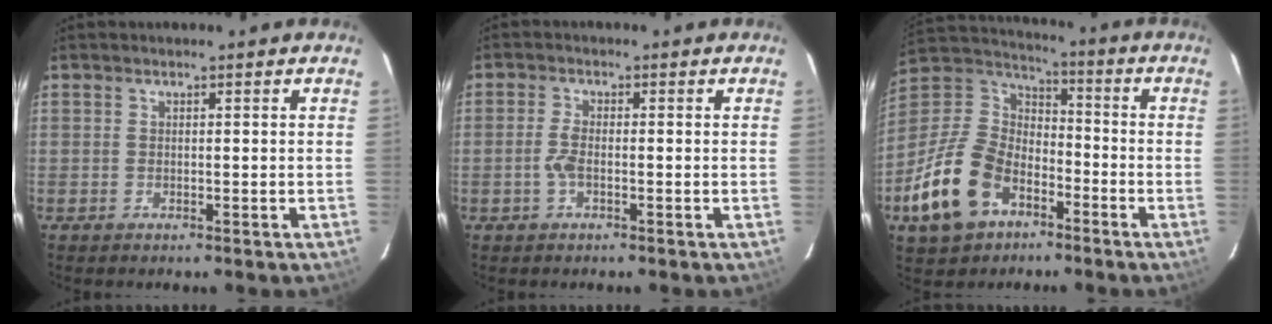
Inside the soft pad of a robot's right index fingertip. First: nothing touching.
{"total": 2.7, "force": [-0.9, 0.9, 2.4], "torque": [-0.056, 0.002, -0.018]}
{"total": 18.6, "force": [-9.2, 11.9, 10.9], "torque": [-0.257, 0.006, -0.159]}